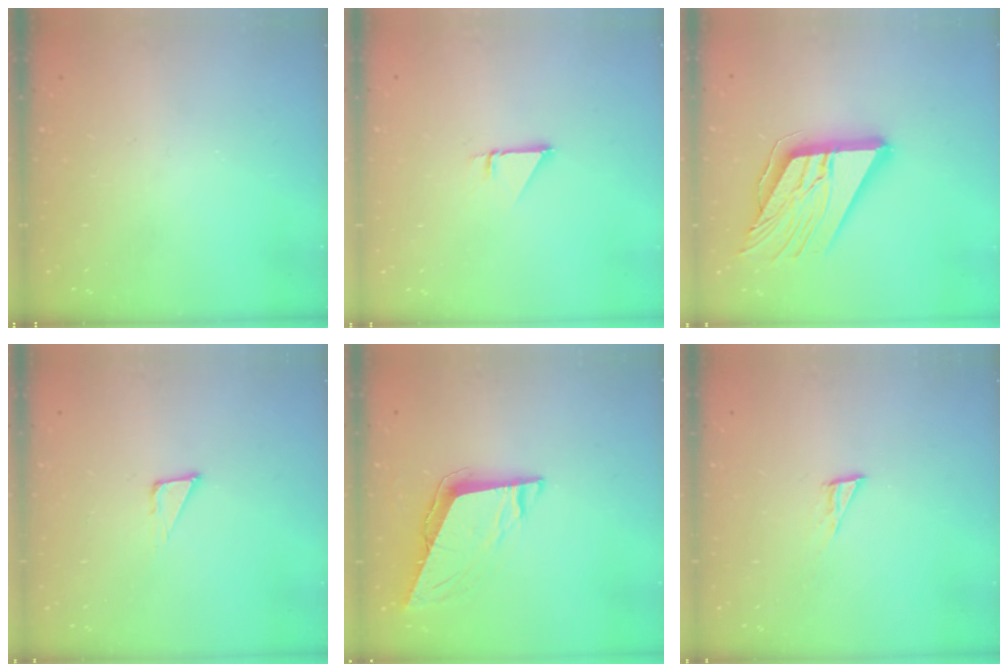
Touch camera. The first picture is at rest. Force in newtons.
{"total": 1.0, "press": 1.0, "slide": 0.1}
{"total": 18.2, "press": 18.1, "slide": 2.0}
{"total": 4.4, "press": 4.3, "slide": 0.8}
{"total": 9.2, "press": 8.9, "slide": 2.2}
{"total": 4.8, "press": 4.7, "slide": 0.6}